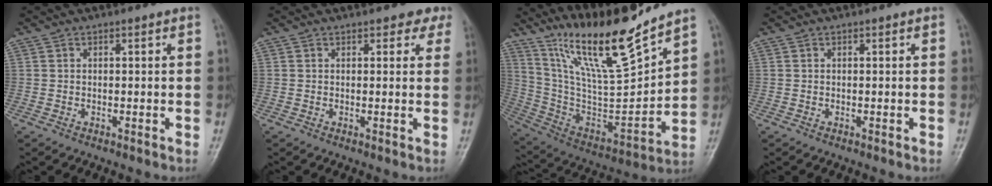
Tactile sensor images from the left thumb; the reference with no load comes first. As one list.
[{"total": 2.9, "force": [2.3, 1.6, 0.6], "torque": [0.021, -0.010, 0.011]}, {"total": 19.4, "force": [15.7, 2.3, 11.2], "torque": [-0.166, -0.095, 0.299]}, {"total": 0.0}]